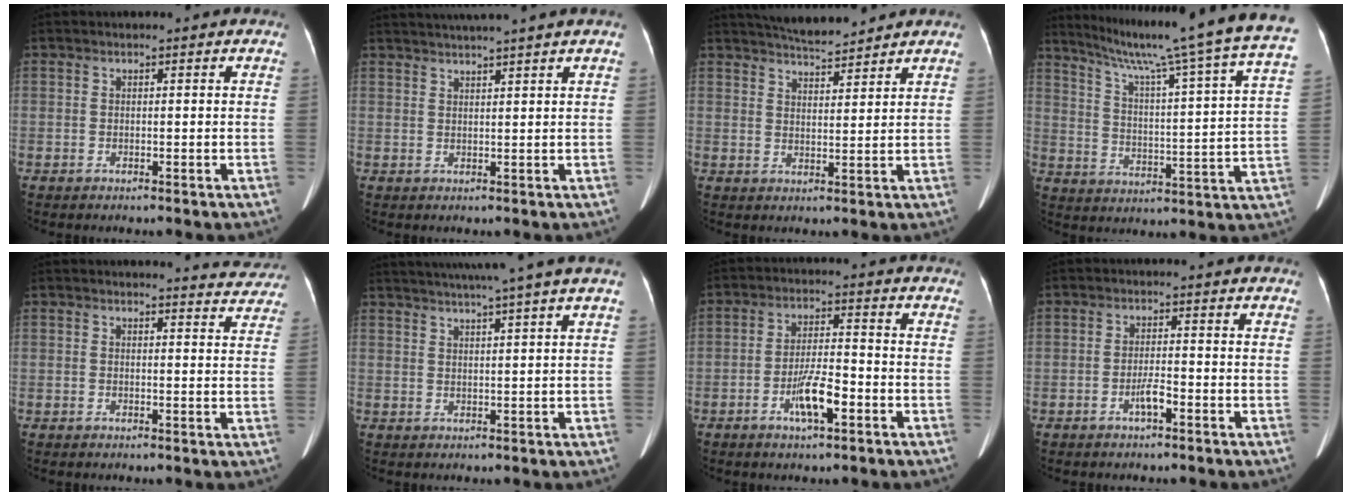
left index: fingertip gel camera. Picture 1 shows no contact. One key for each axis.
{"total": 6.4, "fx": 5.6, "fy": -1.5, "fz": 2.9, "tx": -0.040, "ty": 0.021, "tz": 0.077}
{"total": 7.3, "fx": 6.9, "fy": 0.6, "fz": 2.3, "tx": -0.045, "ty": 0.013, "tz": 0.113}
{"total": 27.0, "fx": 22.0, "fy": -1.1, "fz": 15.8, "tx": -0.247, "ty": -0.047, "tz": 0.292}
{"total": 5.5, "fx": 5.4, "fy": 0.7, "fz": 0.0, "tx": 0.008, "ty": -0.023, "tz": 0.038}
{"total": 11.0, "fx": 9.1, "fy": -2.2, "fz": 5.8, "tx": -0.091, "ty": 0.002, "tz": 0.116}
{"total": 6.5, "fx": -2.9, "fy": 1.3, "fz": 5.7, "tx": -0.114, "ty": 0.000, "tz": -0.051}
{"total": 2.5, "fx": -1.5, "fy": 0.4, "fz": 2.0, "tx": -0.041, "ty": -0.001, "tz": -0.025}